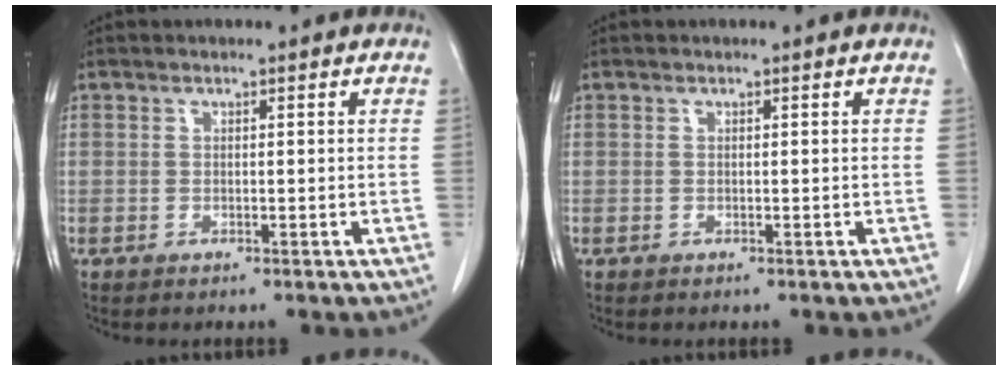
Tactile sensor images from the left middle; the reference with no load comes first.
{"total": 0.0}